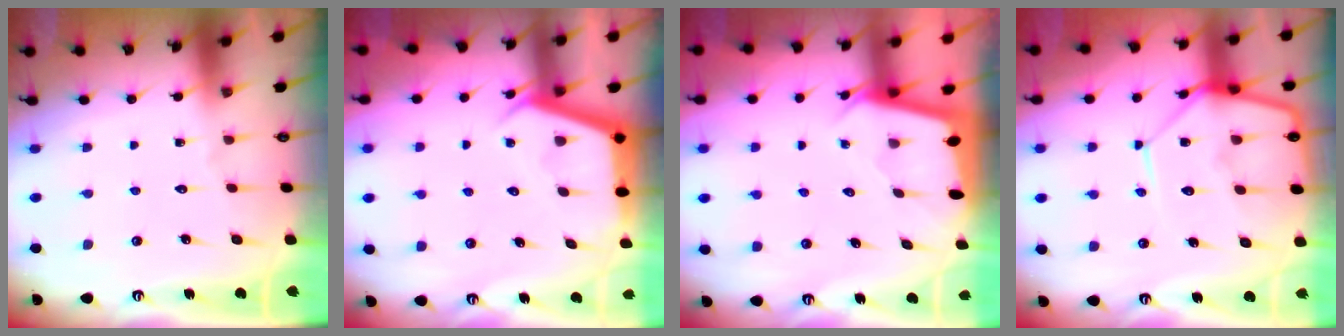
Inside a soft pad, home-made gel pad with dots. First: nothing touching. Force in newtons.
{"total": 3.8, "press": 3.8, "slide": 0.3}
{"total": 2.0, "press": 1.9, "slide": 0.2}
{"total": 12.5, "press": 12.5, "slide": 1.0}